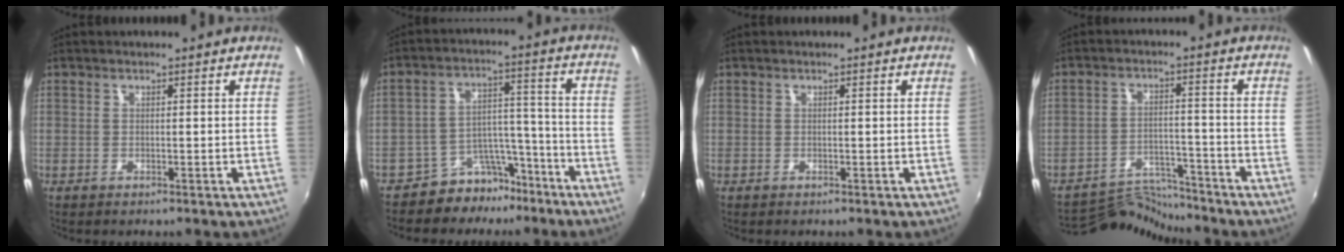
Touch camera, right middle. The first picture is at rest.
{"total": 8.7, "force": [-7.2, 4.7, 1.5], "torque": [-0.017, 0.048, -0.106]}
{"total": 0.0}
{"total": 7.9, "force": [-7.9, 0.0, -0.4], "torque": [-0.016, 0.015, -0.137]}